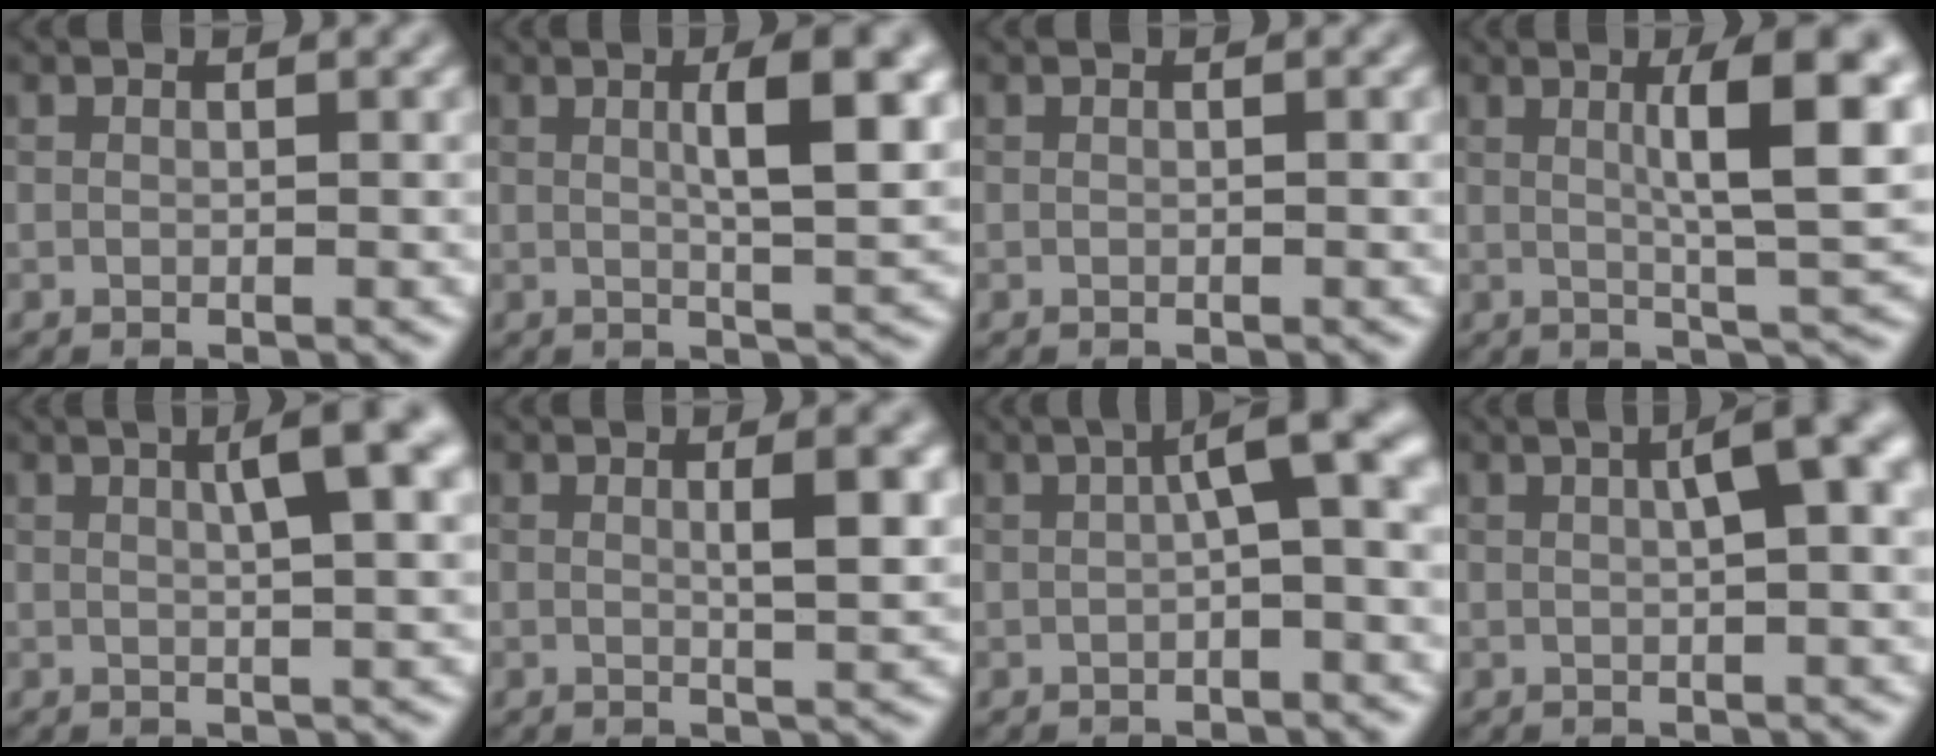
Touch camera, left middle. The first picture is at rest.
{"total": 6.0, "force": [1.3, 1.4, 5.7], "torque": [-0.075, 0.008, 0.019]}
{"total": 0.0}
{"total": 8.3, "force": [1.9, 1.6, 8.0], "torque": [-0.105, 0.006, 0.030]}
{"total": 5.6, "force": [2.0, 1.2, 5.1], "torque": [-0.063, 0.012, 0.025]}
{"total": 3.4, "force": [0.7, 0.8, 3.2], "torque": [-0.042, 0.002, 0.009]}
{"total": 4.7, "force": [0.6, 0.9, 4.6], "torque": [-0.068, 0.019, 0.002]}
{"total": 5.3, "force": [1.3, 1.2, 4.9], "torque": [-0.061, 0.019, 0.015]}